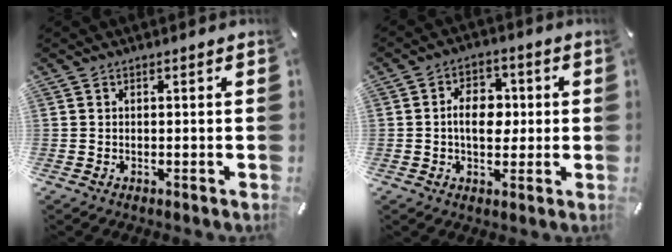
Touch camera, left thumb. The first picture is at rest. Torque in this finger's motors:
{"motor_torque": [-0.44, 0.82, 0.48, -0.25, 0.07]}